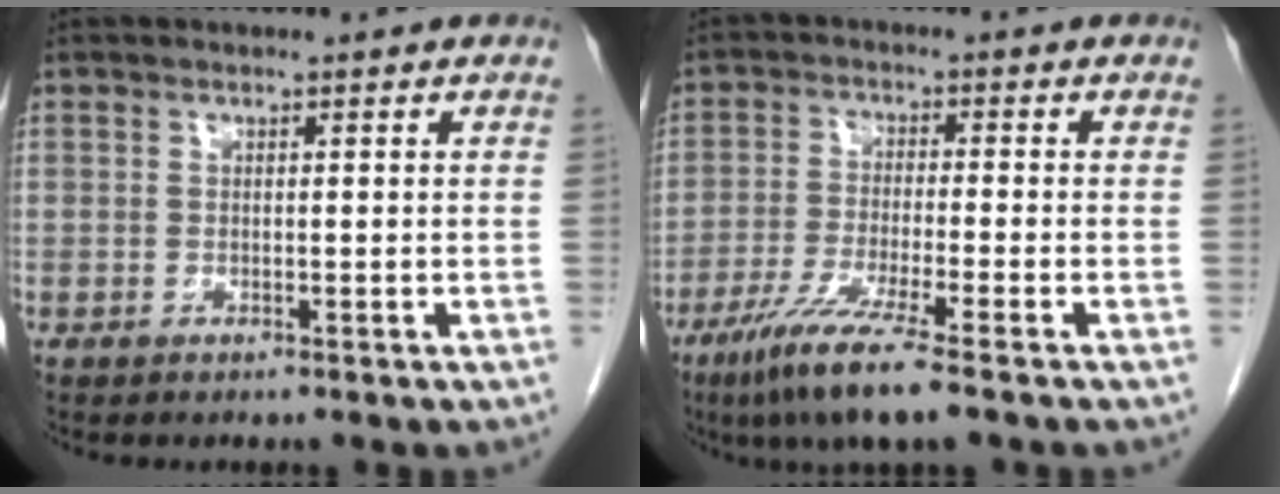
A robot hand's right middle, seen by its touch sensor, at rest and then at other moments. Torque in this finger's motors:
{"motor_torque": [1.32, -0.82, 0.18, 0.10]}